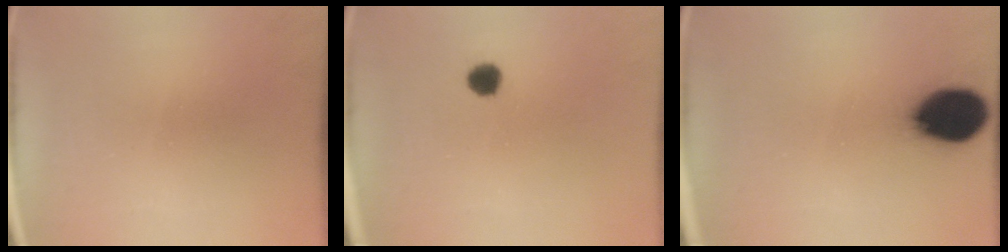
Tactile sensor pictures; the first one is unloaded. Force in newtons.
{"total": 3.0}
{"total": 15.2}